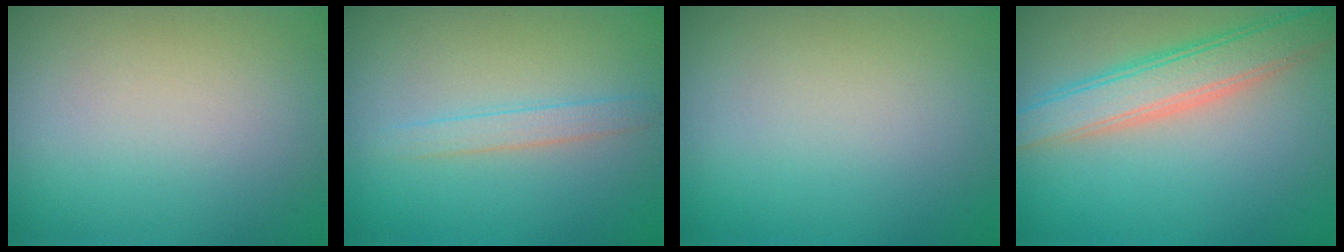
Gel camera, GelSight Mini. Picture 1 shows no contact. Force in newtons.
{"total": 1.6, "press": 1.6, "slide": 0.1}
{"total": 0.0}
{"total": 4.9, "press": 4.9, "slide": 0.3}